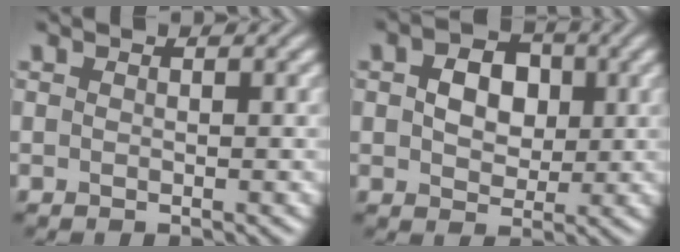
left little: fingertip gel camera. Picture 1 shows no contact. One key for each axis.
{"total": 4.4, "fx": 0.6, "fy": 3.3, "fz": 2.9, "tx": -0.055, "ty": 0.003, "tz": 0.002}